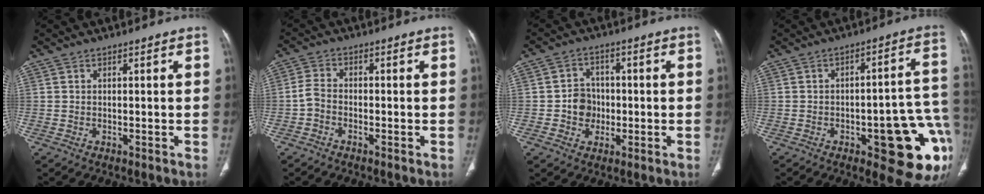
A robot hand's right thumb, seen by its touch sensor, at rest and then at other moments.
{"total": 2.9, "force": [-1.3, 1.8, 1.9], "torque": [-0.042, 0.014, -0.033]}
{"total": 5.6, "force": [-0.9, 5.1, 2.2], "torque": [-0.007, 0.012, -0.020]}
{"total": 17.7, "force": [-6.0, 5.9, 15.6], "torque": [-0.136, 0.036, -0.061]}